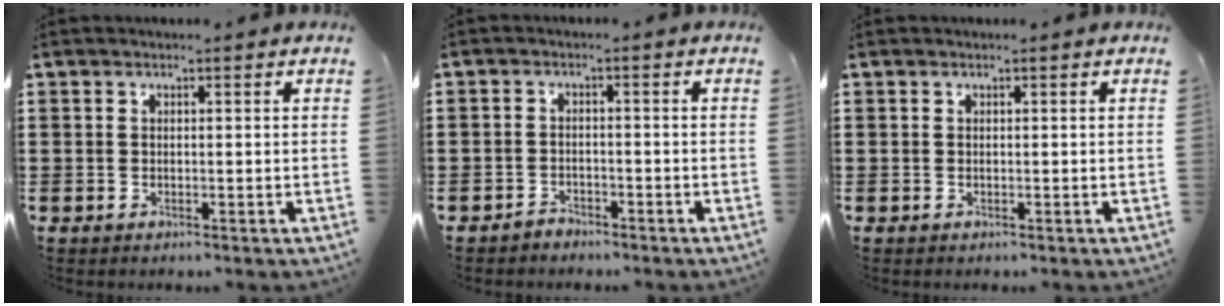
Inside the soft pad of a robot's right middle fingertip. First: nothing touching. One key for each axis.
{"total": 2.1, "fx": -1.9, "fy": 0.7, "fz": -0.2, "tx": -0.003, "ty": 0.004, "tz": -0.044}
{"total": 0.0}